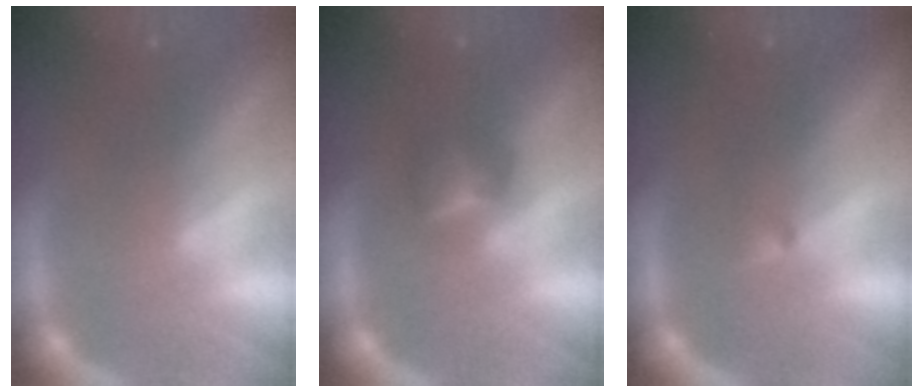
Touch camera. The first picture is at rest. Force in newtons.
{"total": 2.4}
{"total": 0.9}